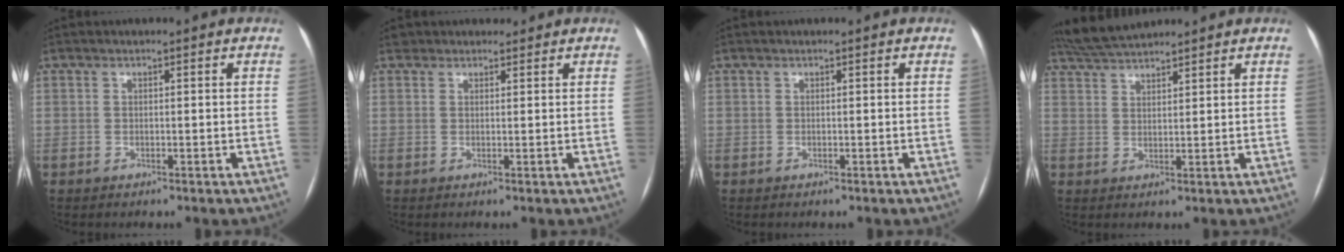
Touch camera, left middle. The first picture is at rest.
{"total": 1.5, "force": [1.2, 0.8, -0.3], "torque": [0.008, 0.008, 0.014]}
{"total": 0.0}
{"total": 5.8, "force": [5.6, 0.1, 1.7], "torque": [-0.042, 0.027, 0.108]}